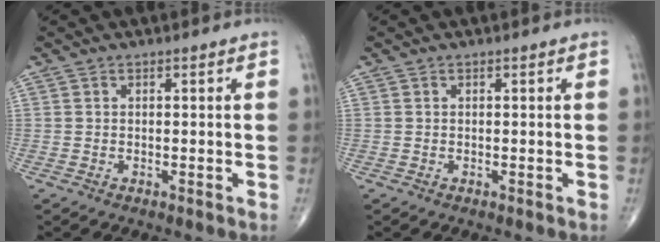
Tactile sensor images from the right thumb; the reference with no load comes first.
{"total": 0.0}